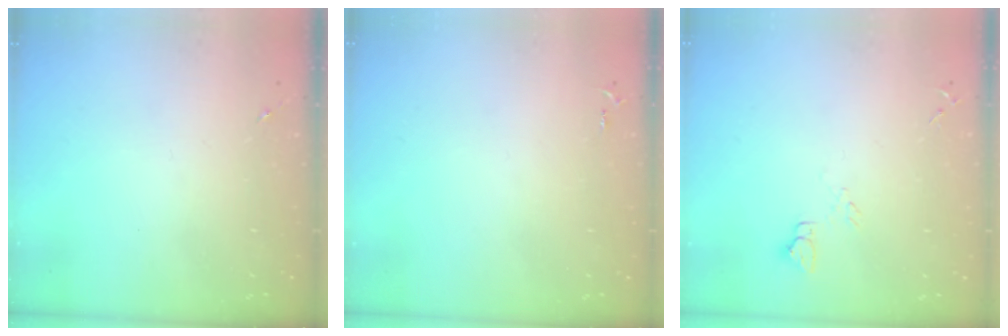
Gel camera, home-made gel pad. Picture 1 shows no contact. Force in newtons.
{"total": 2.5, "press": 2.5, "slide": 0.3}
{"total": 4.6, "press": 4.6, "slide": 0.5}